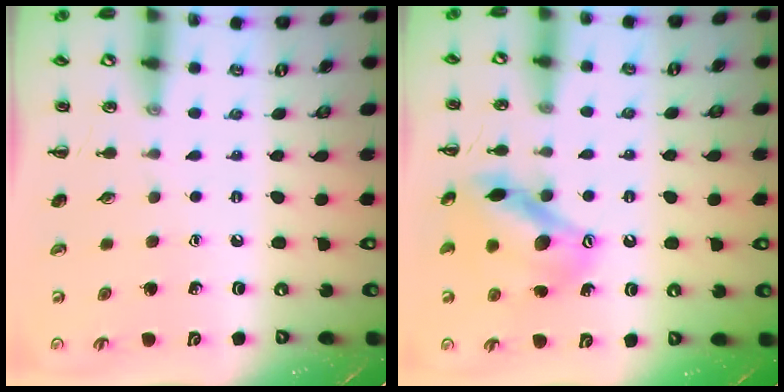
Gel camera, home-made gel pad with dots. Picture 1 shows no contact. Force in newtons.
{"total": 14.4, "press": 14.2, "slide": 2.5}